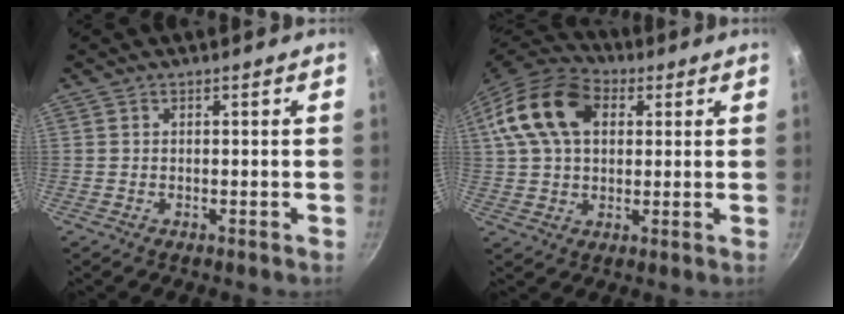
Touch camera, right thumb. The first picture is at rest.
{"total": 16.1, "force": [4.5, 10.8, 11.0], "torque": [-0.189, 0.017, 0.066]}